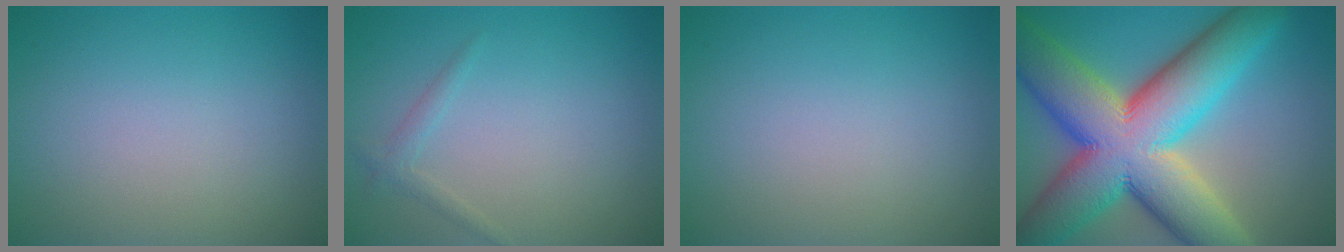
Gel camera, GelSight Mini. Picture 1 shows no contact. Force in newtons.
{"total": 1.1, "press": 1.1, "slide": 0.1}
{"total": 0.0}
{"total": 17.1, "press": 17.1, "slide": 0.7}